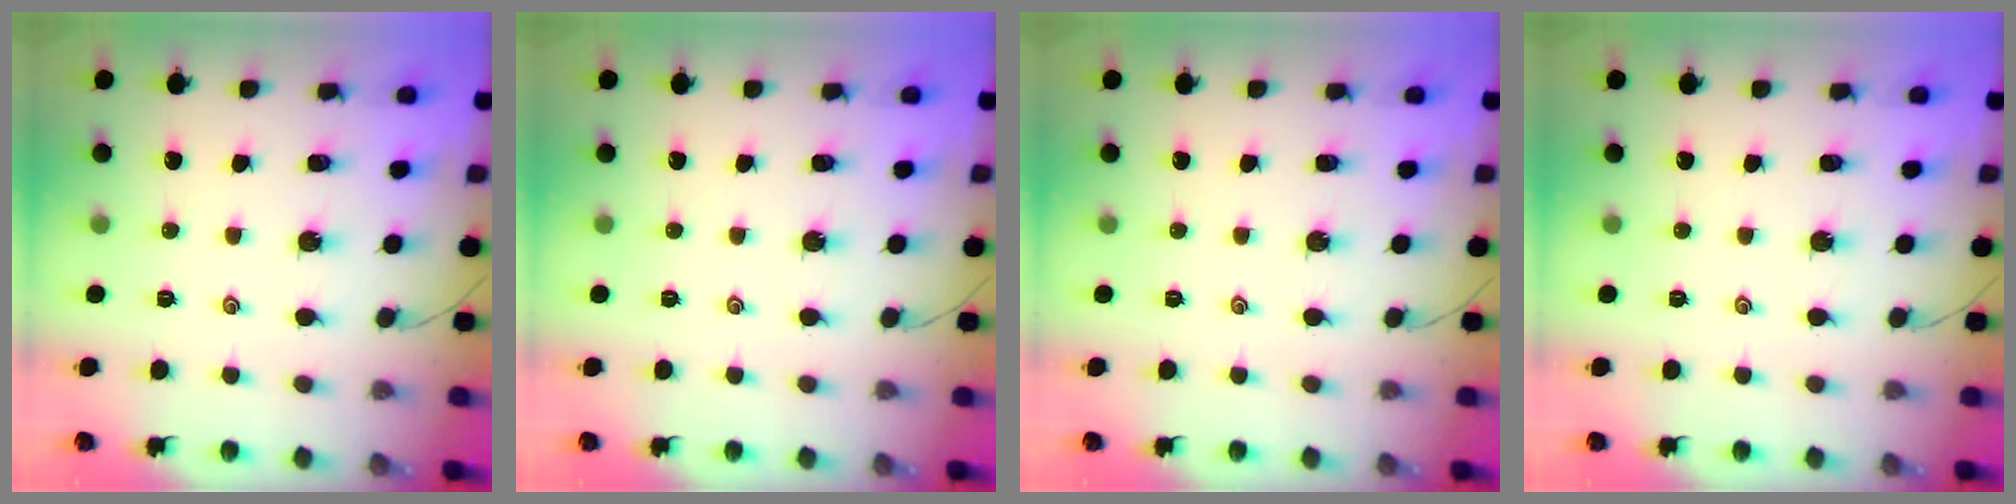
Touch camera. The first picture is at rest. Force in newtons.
{"total": 0.0}
{"total": 0.0}
{"total": 0.0}